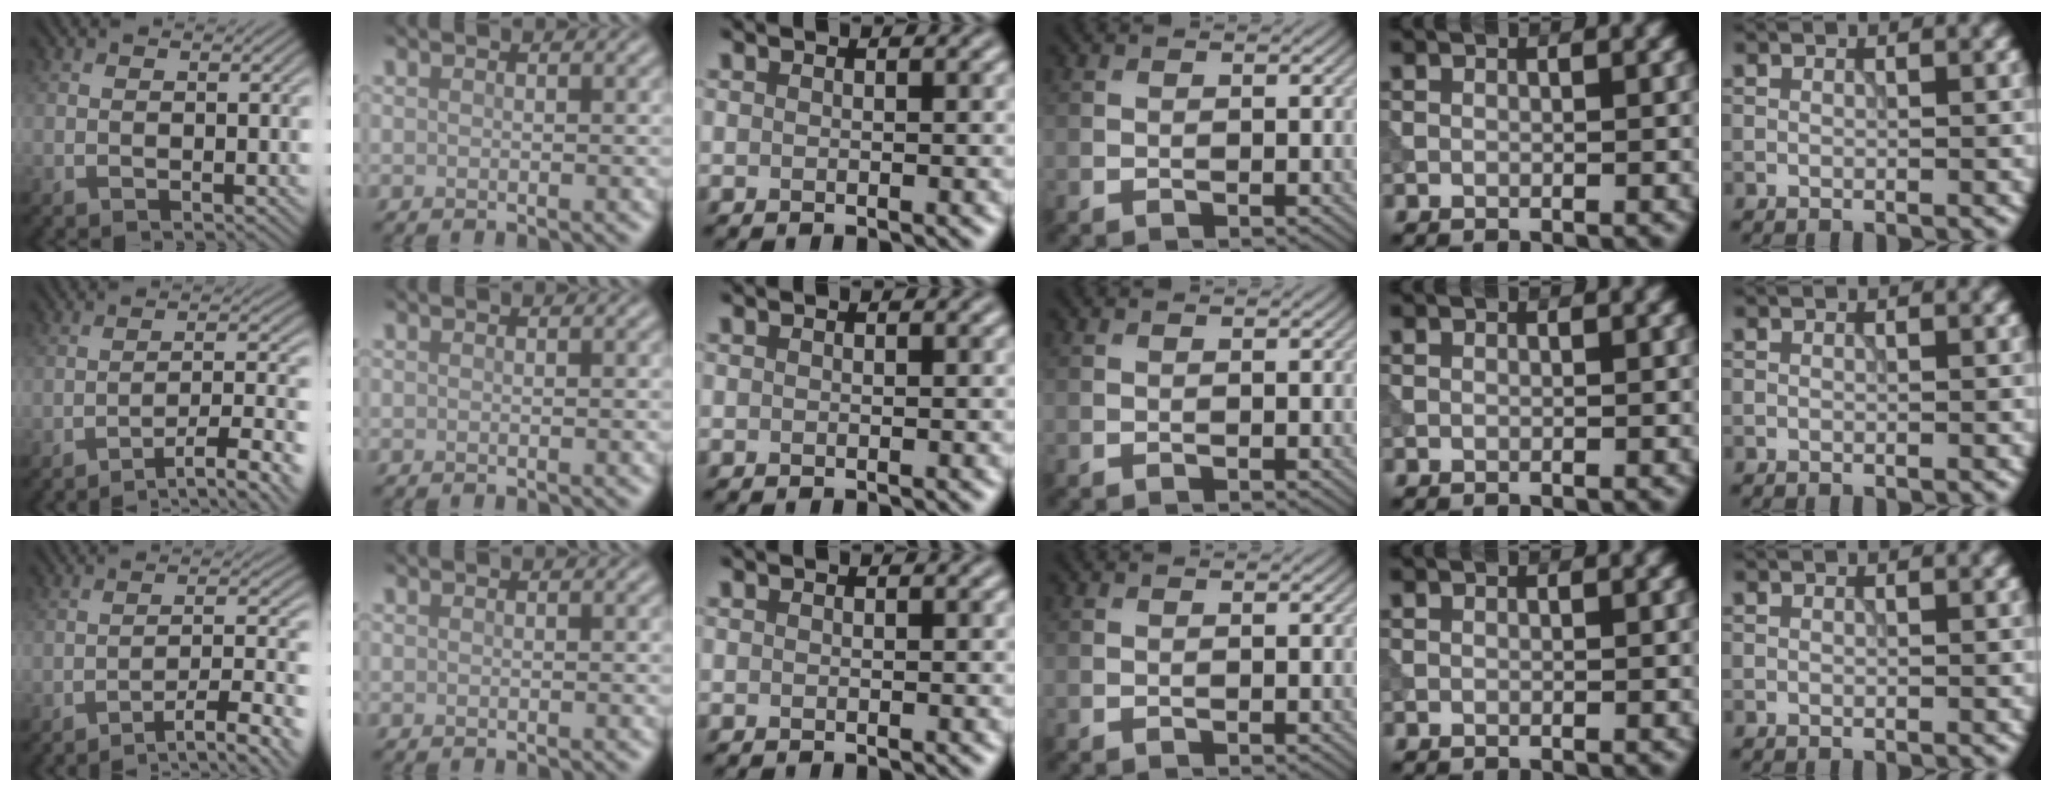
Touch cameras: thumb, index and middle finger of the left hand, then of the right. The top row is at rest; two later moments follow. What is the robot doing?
{"motion": "extract", "object": "tissue"}